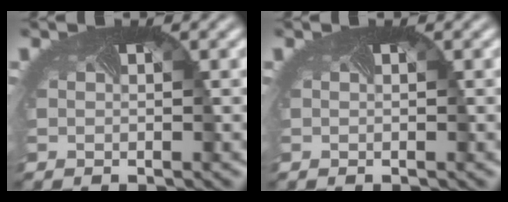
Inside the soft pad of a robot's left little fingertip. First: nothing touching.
{"total": 0.0}